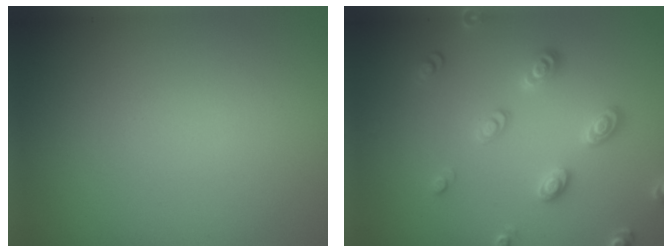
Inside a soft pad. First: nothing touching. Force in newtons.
{"total": 2.8, "press": 2.7, "slide": 0.8}